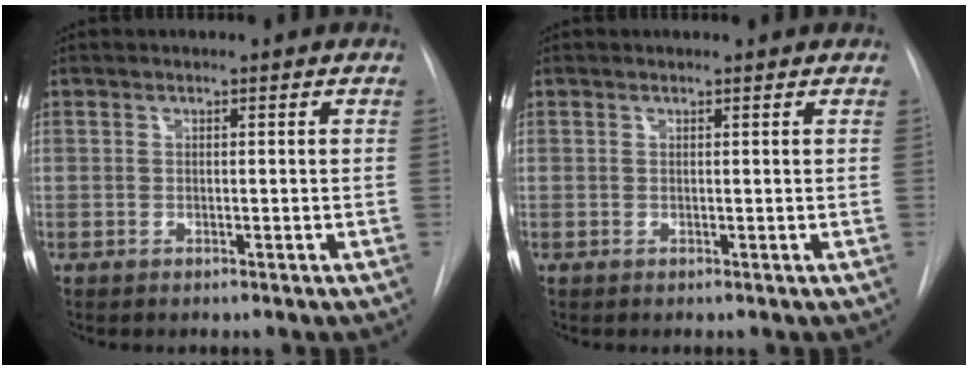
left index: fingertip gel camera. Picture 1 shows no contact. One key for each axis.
{"total": 1.3, "fx": 1.2, "fy": 0.3, "fz": 0.2, "tx": -0.013, "ty": 0.010, "tz": 0.011}